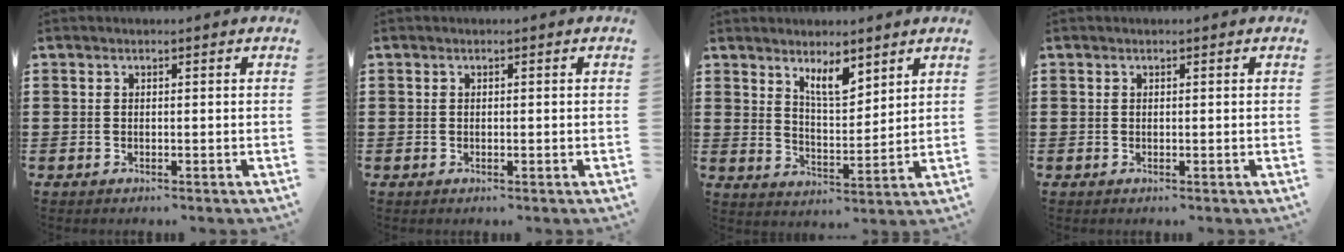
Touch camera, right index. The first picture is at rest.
{"total": 0.0}
{"total": 5.9, "force": [4.5, 1.8, 3.5], "torque": [-0.062, -0.013, 0.076]}
{"total": 0.0}